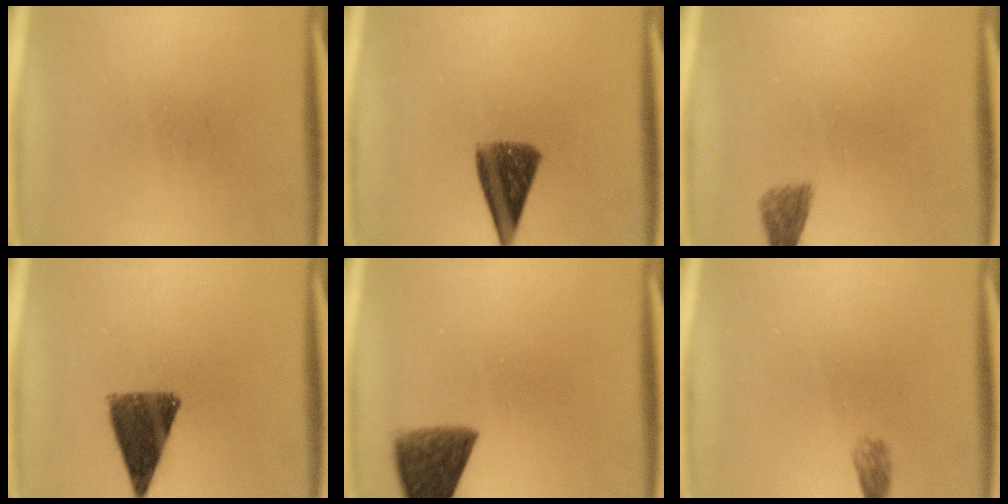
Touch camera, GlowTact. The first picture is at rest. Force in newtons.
{"total": 8.8}
{"total": 2.4}
{"total": 10.1}
{"total": 8.5}
{"total": 1.5}